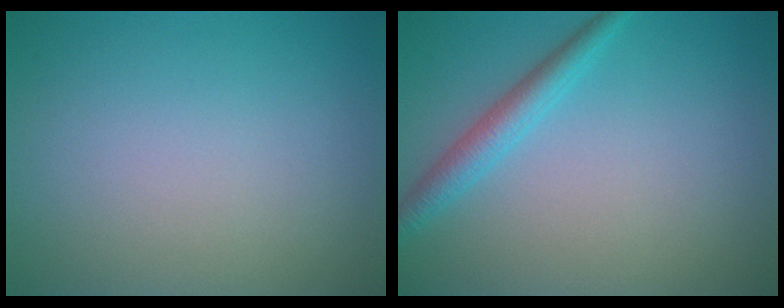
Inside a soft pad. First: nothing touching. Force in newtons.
{"total": 2.6, "press": 2.5, "slide": 0.1}